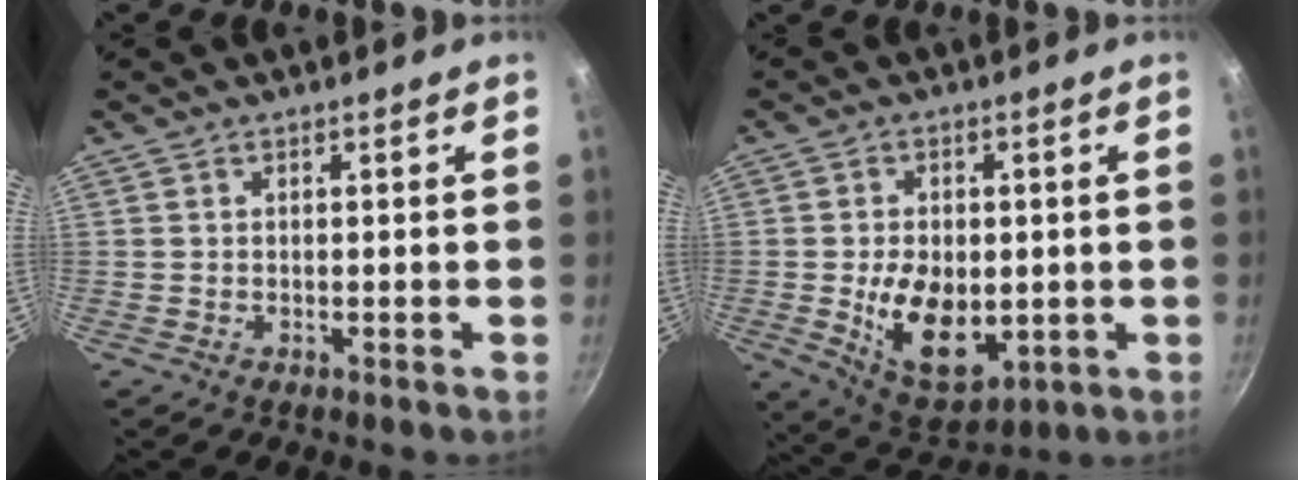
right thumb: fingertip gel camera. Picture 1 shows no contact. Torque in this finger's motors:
{"motor_torque": [-0.16, 0.93, 0.15, 0.31, 0.16]}